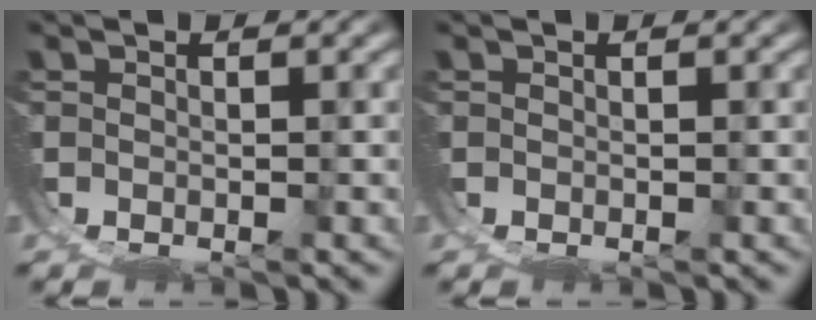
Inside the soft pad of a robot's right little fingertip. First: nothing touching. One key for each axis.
{"total": 0.0}